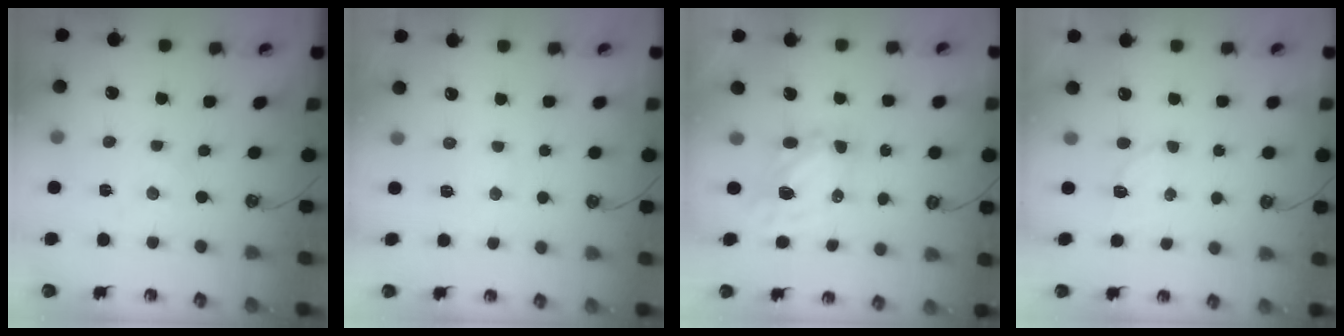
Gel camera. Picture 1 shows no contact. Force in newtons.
{"total": 6.6, "press": 6.6, "slide": 0.9}
{"total": 5.8, "press": 5.8, "slide": 0.4}
{"total": 3.1, "press": 3.1, "slide": 0.5}